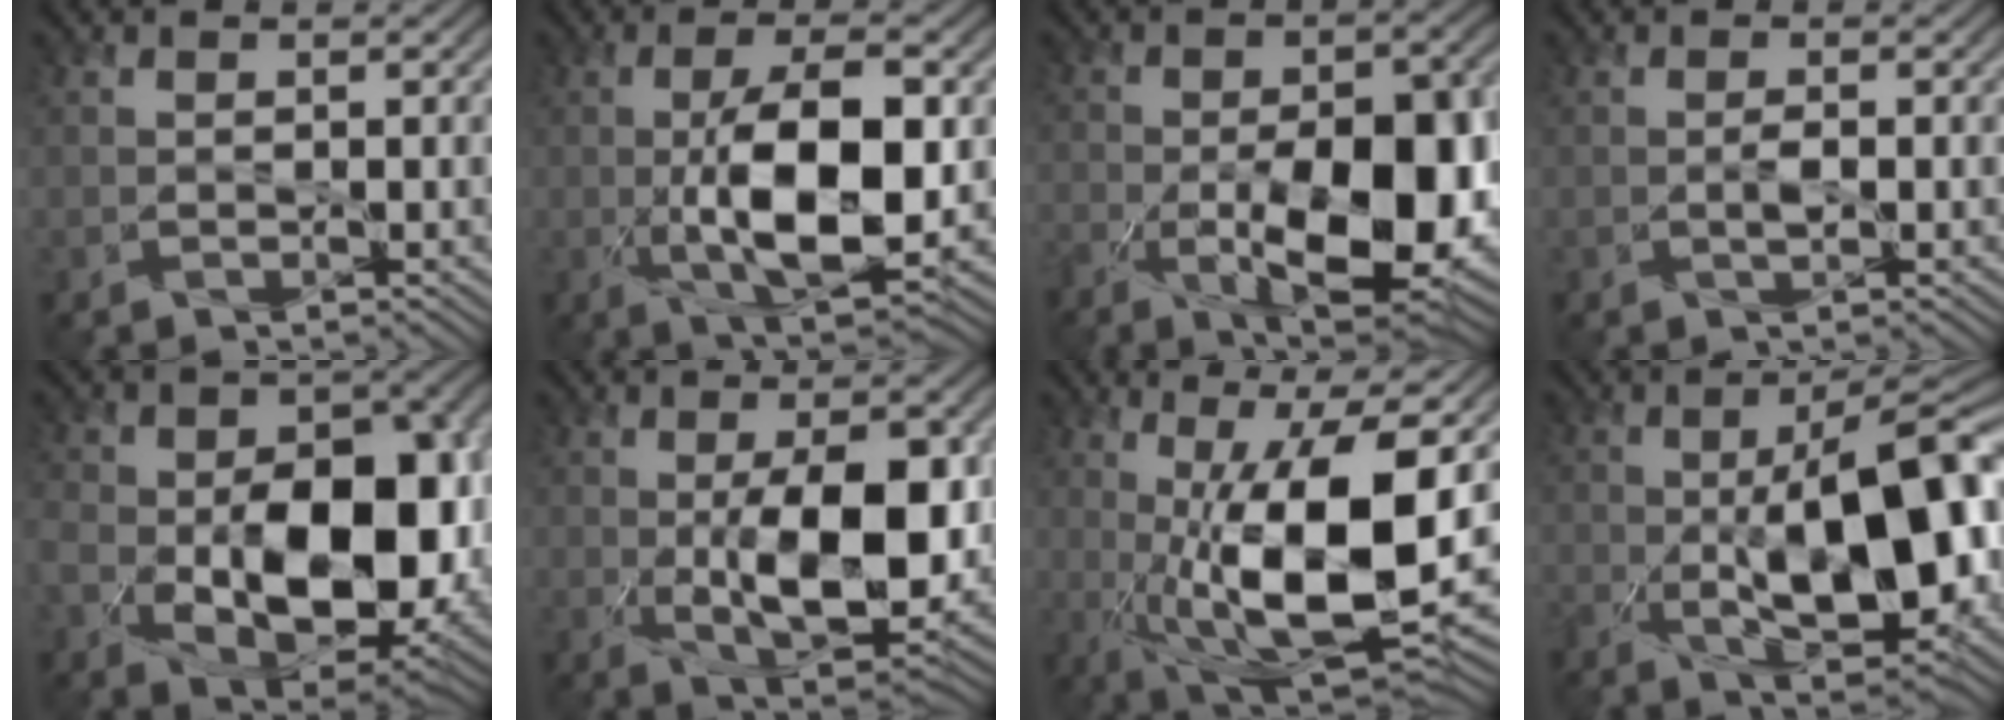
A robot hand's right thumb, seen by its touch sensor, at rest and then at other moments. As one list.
[{"total": 11.4, "force": [-1.0, 4.5, 10.4], "torque": [-0.189, -0.009, -0.011]}, {"total": 14.9, "force": [-4.6, 6.7, 12.4], "torque": [-0.197, -0.023, -0.070]}, {"total": 1.3, "force": [-0.1, 0.4, 1.3], "torque": [-0.026, -0.001, -0.002]}, {"total": 16.4, "force": [-3.4, 10.3, 12.3], "torque": [-0.205, -0.037, -0.044]}, {"total": 11.0, "force": [-0.6, 5.1, 9.7], "torque": [-0.173, -0.020, 0.005]}, {"total": 15.7, "force": [-0.3, 5.0, 14.9], "torque": [-0.260, -0.008, 0.002]}, {"total": 15.0, "force": [-2.4, 5.9, 13.6], "torque": [-0.219, -0.013, -0.038]}]